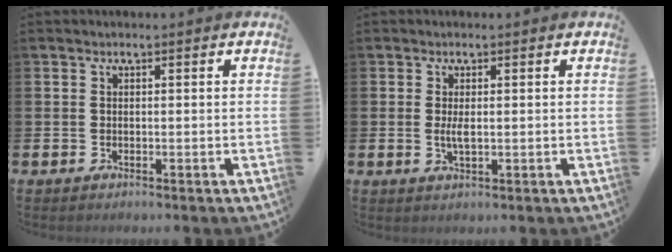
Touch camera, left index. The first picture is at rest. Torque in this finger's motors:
{"motor_torque": [0.63, 0.30, 0.08, 0.09]}